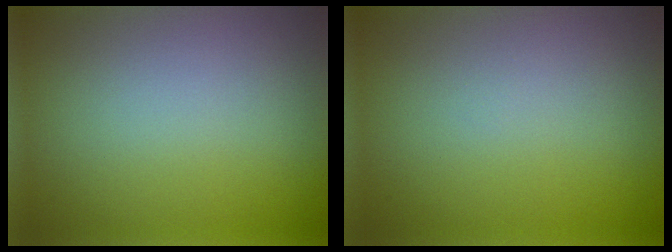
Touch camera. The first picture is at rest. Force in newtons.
{"total": 0.0}